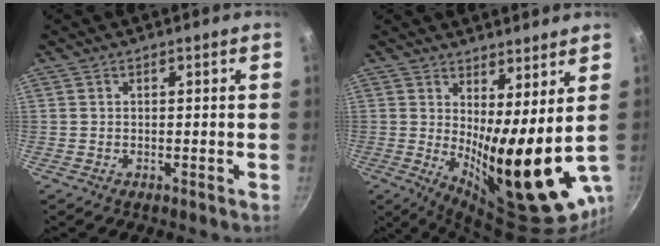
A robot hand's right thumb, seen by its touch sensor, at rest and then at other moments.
{"total": 17.2, "force": [3.6, 5.1, 16.0], "torque": [-0.210, -0.057, 0.066]}